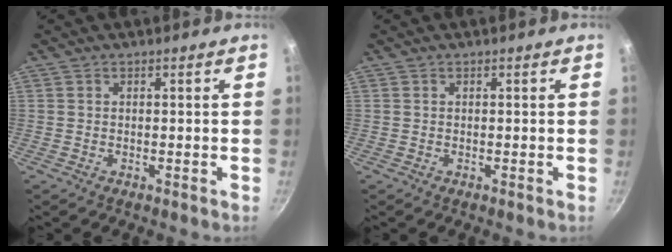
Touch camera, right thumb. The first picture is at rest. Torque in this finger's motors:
{"motor_torque": [-0.05, -0.05, -0.14, -0.08, 0.00]}